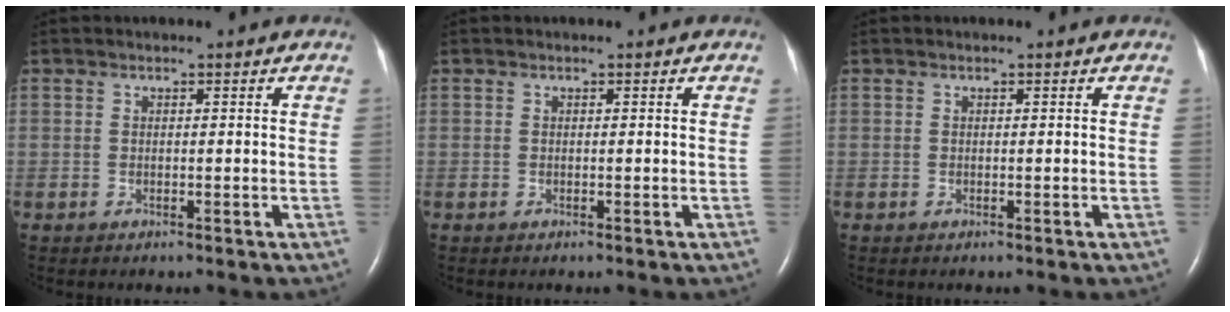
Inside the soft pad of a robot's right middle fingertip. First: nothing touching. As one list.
[{"total": 0.0}, {"total": 0.0}]